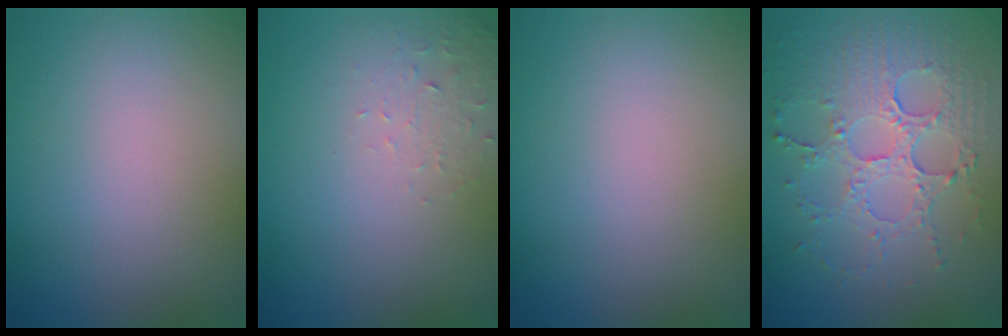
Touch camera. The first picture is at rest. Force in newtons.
{"total": 1.6, "press": 1.6, "slide": 0.4}
{"total": 0.0}
{"total": 5.5, "press": 3.8, "slide": 4.0}